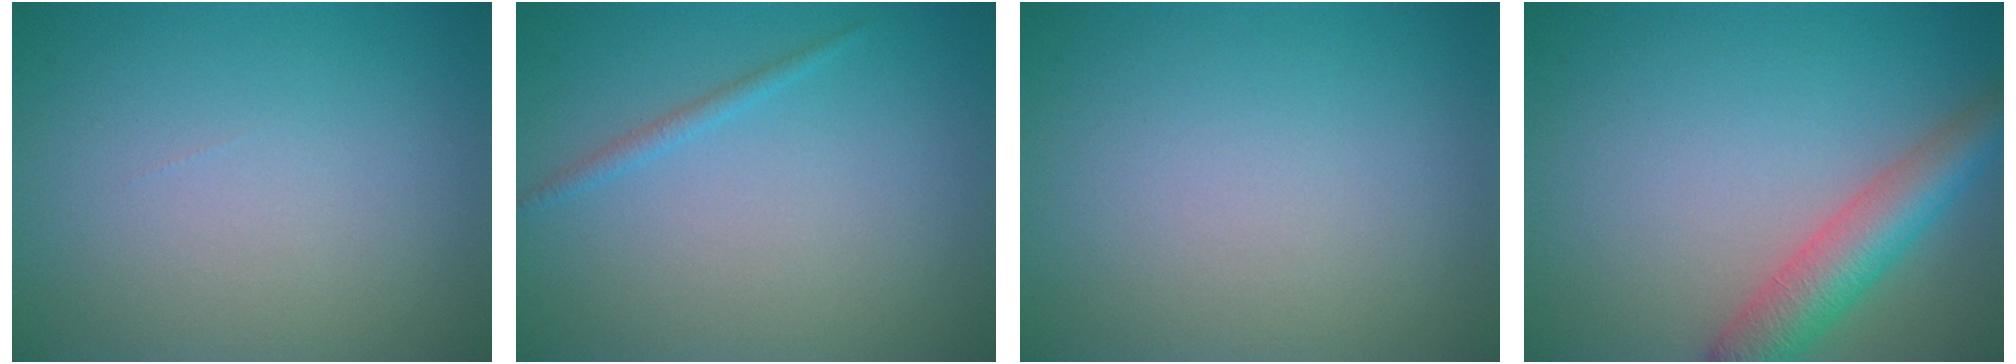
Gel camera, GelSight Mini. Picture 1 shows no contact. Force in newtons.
{"total": 0.9, "press": 0.9, "slide": 0.1}
{"total": 0.0}
{"total": 5.1, "press": 5.1, "slide": 0.2}